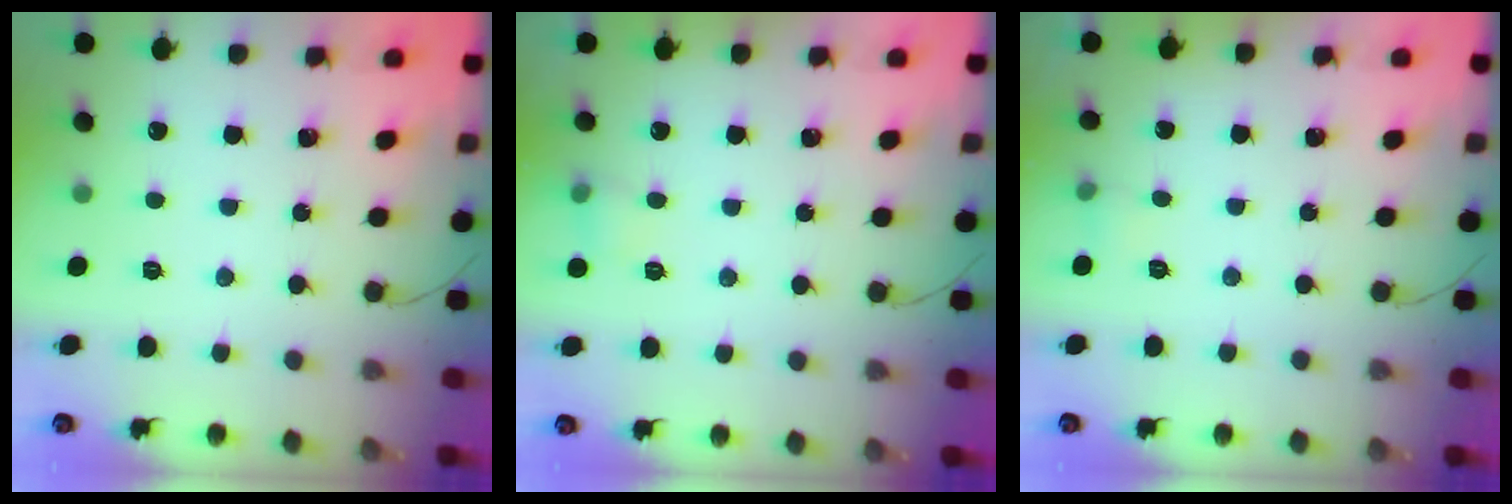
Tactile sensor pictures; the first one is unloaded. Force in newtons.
{"total": 5.2, "press": 4.9, "slide": 1.5}
{"total": 3.9, "press": 3.7, "slide": 1.1}